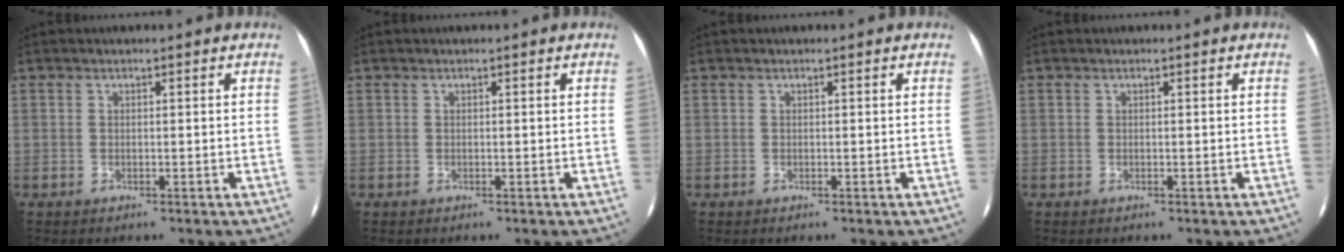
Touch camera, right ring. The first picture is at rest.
{"total": 0.0}
{"total": 0.0}
{"total": 0.0}